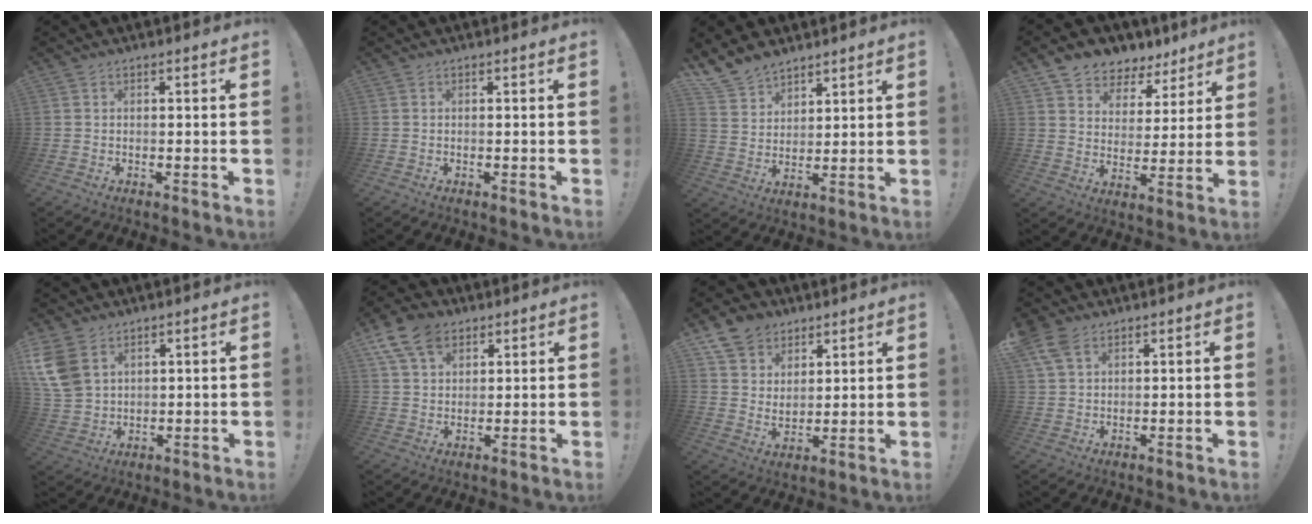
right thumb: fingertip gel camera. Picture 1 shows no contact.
{"total": 0.0}
{"total": 9.0, "force": [7.4, 4.7, 1.6], "torque": [-0.048, -0.049, 0.151]}
{"total": 6.8, "force": [4.8, 4.7, 0.7], "torque": [-0.013, -0.045, 0.095]}
{"total": 9.9, "force": [5.1, 6.6, 5.3], "torque": [-0.120, -0.019, 0.104]}
{"total": 11.3, "force": [6.3, 7.4, 5.8], "torque": [-0.101, -0.020, 0.124]}
{"total": 9.6, "force": [6.6, 6.7, 1.9], "torque": [-0.039, -0.047, 0.133]}
{"total": 6.9, "force": [4.1, 4.0, 3.9], "torque": [-0.074, -0.008, 0.081]}